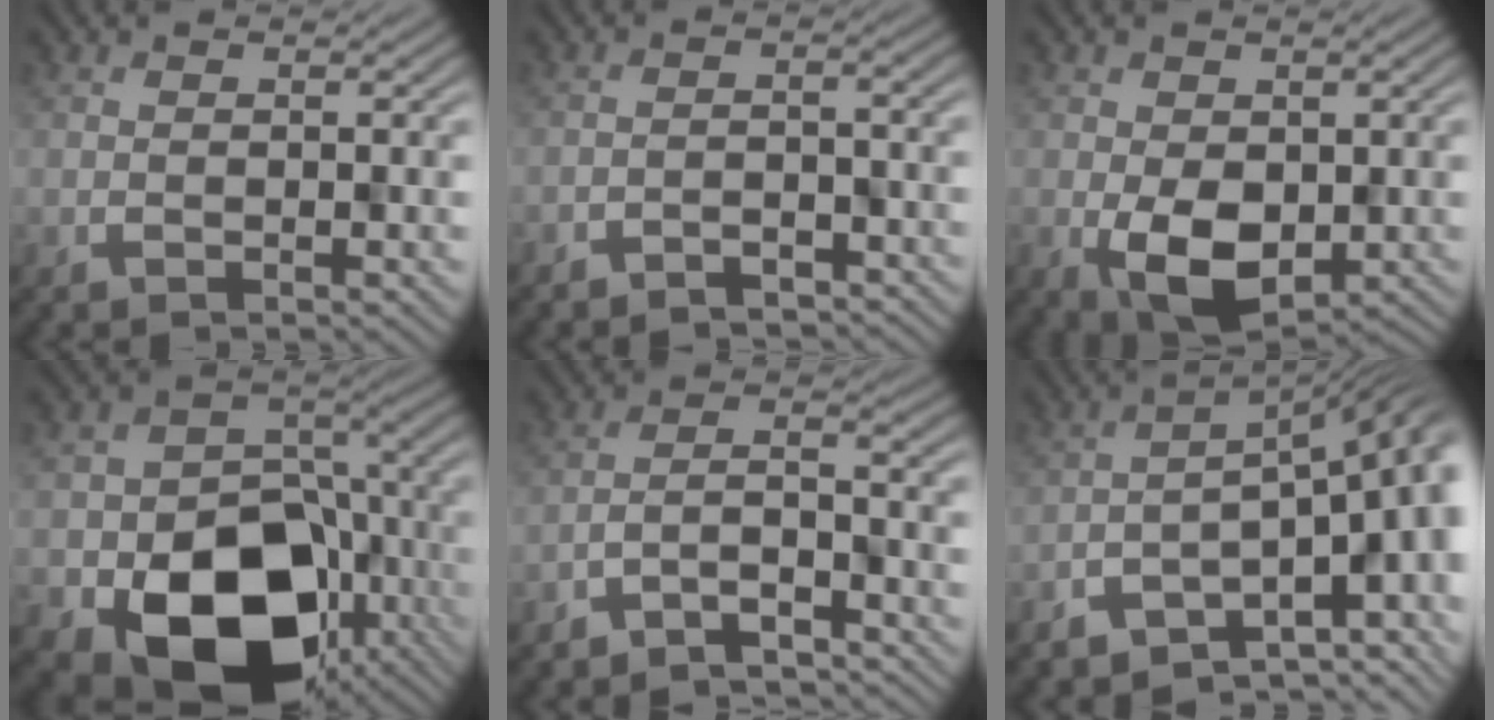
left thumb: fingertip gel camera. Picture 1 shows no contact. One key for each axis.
{"total": 3.3, "fx": -3.2, "fy": 0.6, "fz": 0.5, "tx": -0.013, "ty": -0.007, "tz": -0.046}
{"total": 7.3, "fx": -1.6, "fy": 5.0, "fz": 5.1, "tx": -0.102, "ty": -0.030, "tz": -0.013}
{"total": 15.2, "fx": -5.4, "fy": 11.4, "fz": 8.4, "tx": -0.142, "ty": -0.056, "tz": -0.073}
{"total": 4.9, "fx": -4.4, "fy": 1.3, "fz": 1.7, "tx": -0.026, "ty": -0.003, "tz": -0.076}
{"total": 10.1, "fx": -3.6, "fy": 3.7, "fz": 8.6, "tx": -0.126, "ty": -0.013, "tz": -0.047}